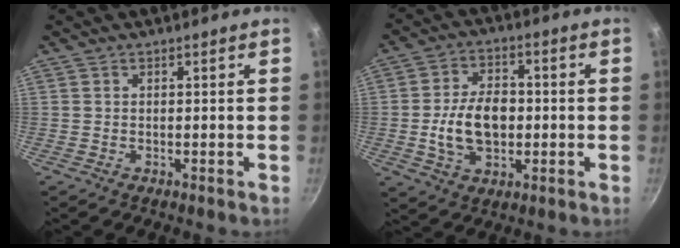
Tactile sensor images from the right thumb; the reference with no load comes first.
{"total": 11.4, "force": [-1.1, 7.6, 8.5], "torque": [-0.130, 0.016, -0.020]}